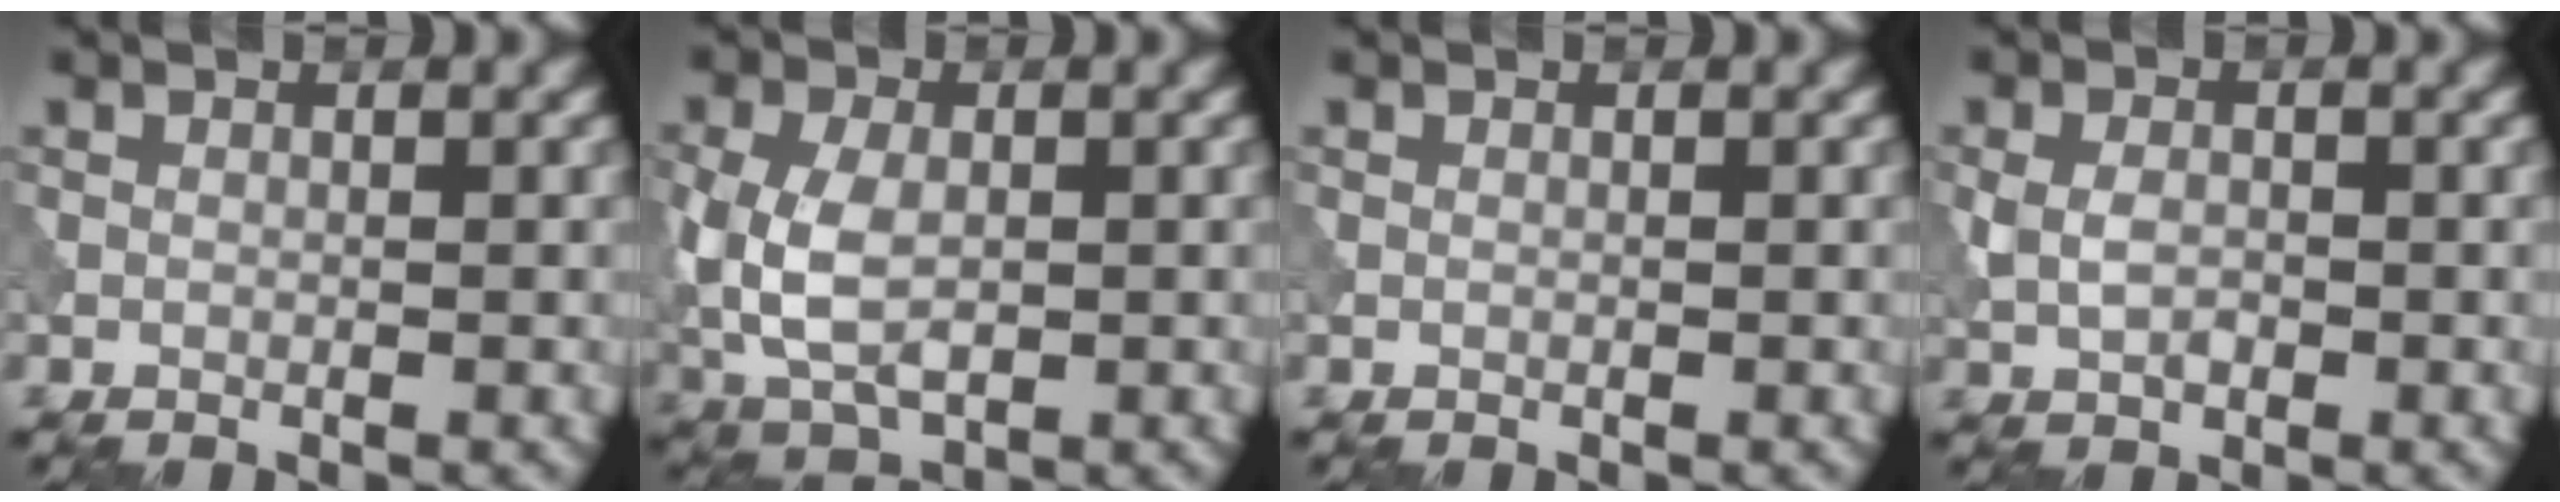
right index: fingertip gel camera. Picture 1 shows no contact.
{"total": 6.3, "force": [-0.7, 4.0, 4.8], "torque": [-0.116, -0.006, -0.012]}
{"total": 0.0}
{"total": 2.6, "force": [-0.2, 1.7, 1.9], "torque": [-0.043, 0.000, -0.005]}